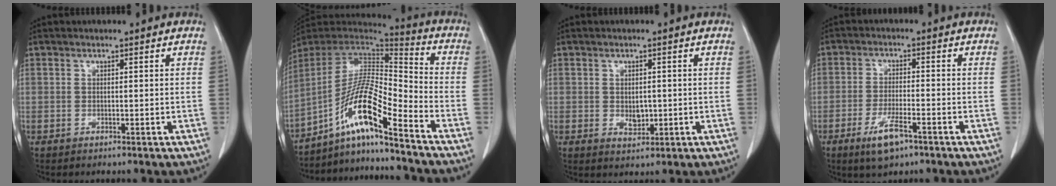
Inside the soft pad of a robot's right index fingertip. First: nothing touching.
{"total": 13.2, "force": [-9.1, 0.0, 9.6], "torque": [-0.176, 0.015, -0.163]}
{"total": 2.7, "force": [-0.2, 1.8, 2.0], "torque": [-0.031, -0.004, 0.006]}
{"total": 6.1, "force": [-3.6, 1.5, 4.6], "torque": [-0.091, -0.008, -0.058]}